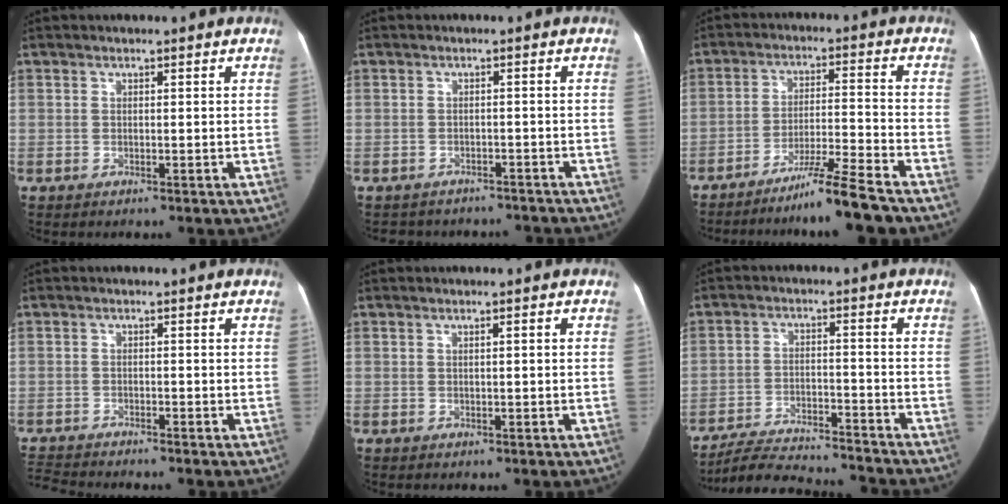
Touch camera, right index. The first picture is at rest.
{"total": 7.8, "force": [-6.8, 3.9, 0.4], "torque": [-0.002, 0.019, -0.078]}
{"total": 9.4, "force": [-7.6, -1.6, 5.3], "torque": [-0.082, -0.012, -0.133]}
{"total": 4.1, "force": [-4.1, 0.2, 0.4], "torque": [-0.011, -0.017, -0.077]}
{"total": 1.0, "force": [0.1, 0.2, 1.0], "torque": [-0.018, 0.007, 0.004]}
{"total": 13.5, "force": [-13.1, 1.7, 3.1], "torque": [-0.053, 0.010, -0.203]}